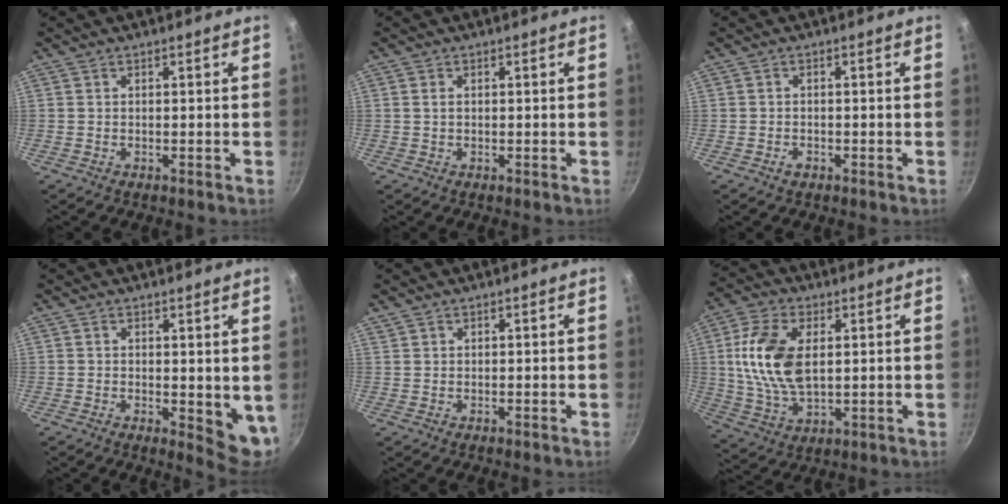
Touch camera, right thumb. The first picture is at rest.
{"total": 1.1, "force": [0.2, 0.7, 0.7], "torque": [-0.013, 0.003, 0.003]}
{"total": 1.6, "force": [-0.9, 1.0, 0.8], "torque": [-0.015, 0.006, -0.016]}
{"total": 6.3, "force": [0.8, 3.0, 5.5], "torque": [-0.067, -0.019, 0.013]}
{"total": 0.5, "force": [0.4, 0.3, 0.1], "torque": [0.002, 0.003, 0.009]}
{"total": 14.4, "force": [2.4, 8.2, 11.6], "torque": [-0.220, -0.004, 0.047]}